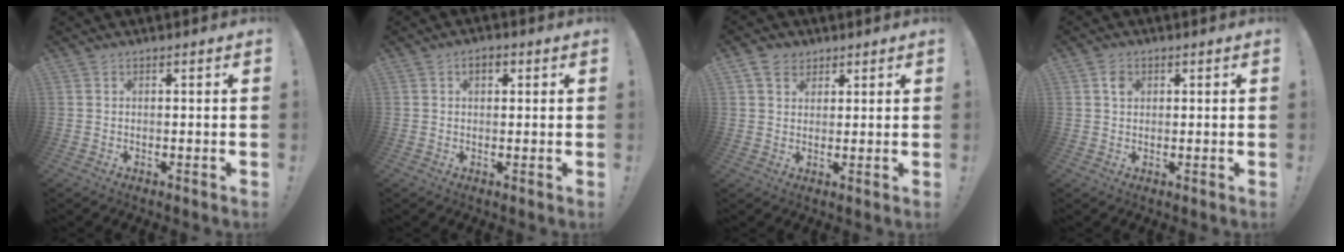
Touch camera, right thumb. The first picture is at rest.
{"total": 2.7, "force": [0.8, 1.7, 2.0], "torque": [-0.031, 0.004, 0.012]}
{"total": 5.5, "force": [2.9, 4.2, 2.1], "torque": [-0.036, -0.007, 0.056]}
{"total": 2.8, "force": [0.9, 2.2, 1.5], "torque": [-0.016, -0.001, 0.012]}